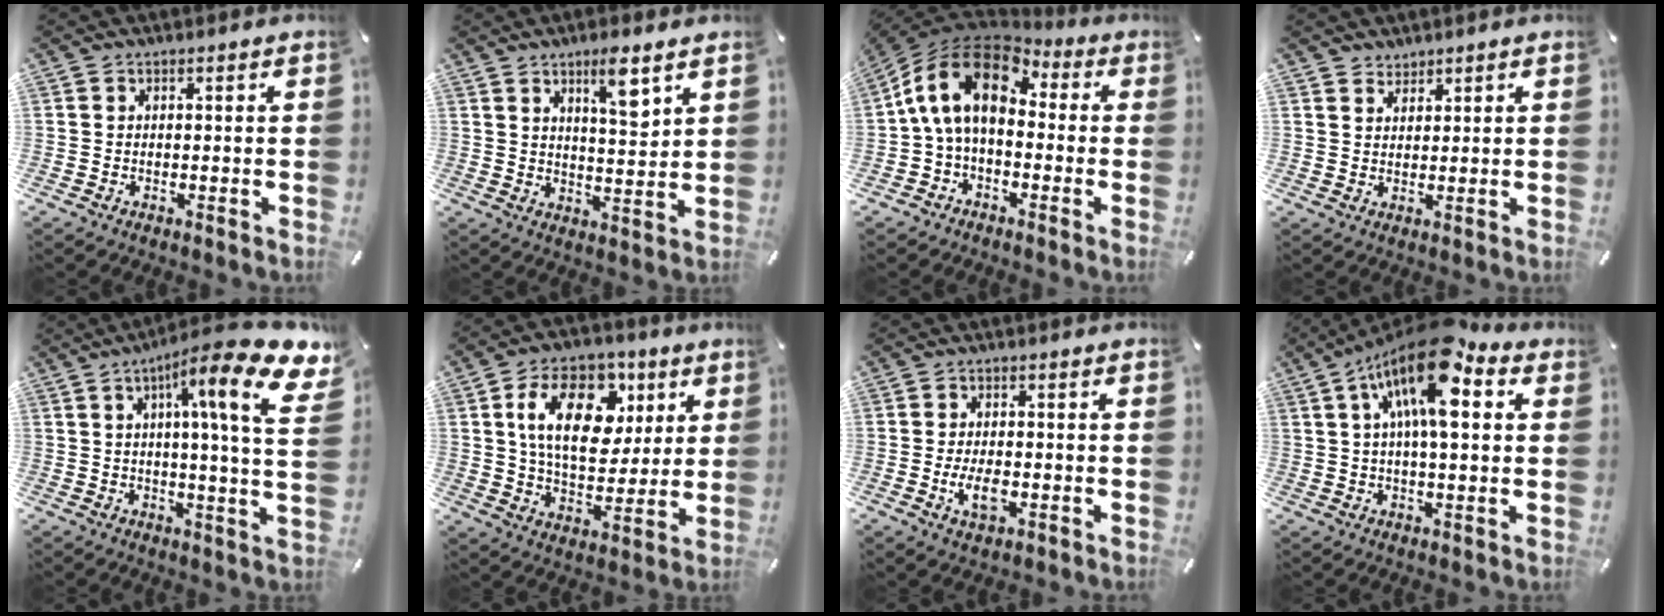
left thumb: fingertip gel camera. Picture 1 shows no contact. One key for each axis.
{"total": 8.1, "fx": 5.4, "fy": 1.7, "fz": 5.7, "tx": -0.086, "ty": -0.035, "tz": 0.085}
{"total": 15.0, "fx": 1.2, "fy": 9.8, "fz": 11.4, "tx": -0.232, "ty": 0.018, "tz": 0.014}
{"total": 2.8, "fx": 2.2, "fy": 1.6, "fz": -0.3, "tx": 0.011, "ty": -0.009, "tz": 0.042}
{"total": 20.4, "fx": 8.3, "fy": 2.8, "fz": 18.4, "tx": -0.278, "ty": -0.049, "tz": 0.110}
{"total": 18.1, "fx": 5.7, "fy": 11.9, "fz": 12.4, "tx": -0.206, "ty": 0.007, "tz": 0.100}
{"total": 5.4, "fx": -1.4, "fy": 2.8, "fz": 4.4, "tx": -0.101, "ty": -0.001, "tz": -0.028}
{"total": 16.9, "fx": 7.1, "fy": 6.4, "fz": 14.0, "tx": -0.245, "ty": -0.025, "tz": 0.113}